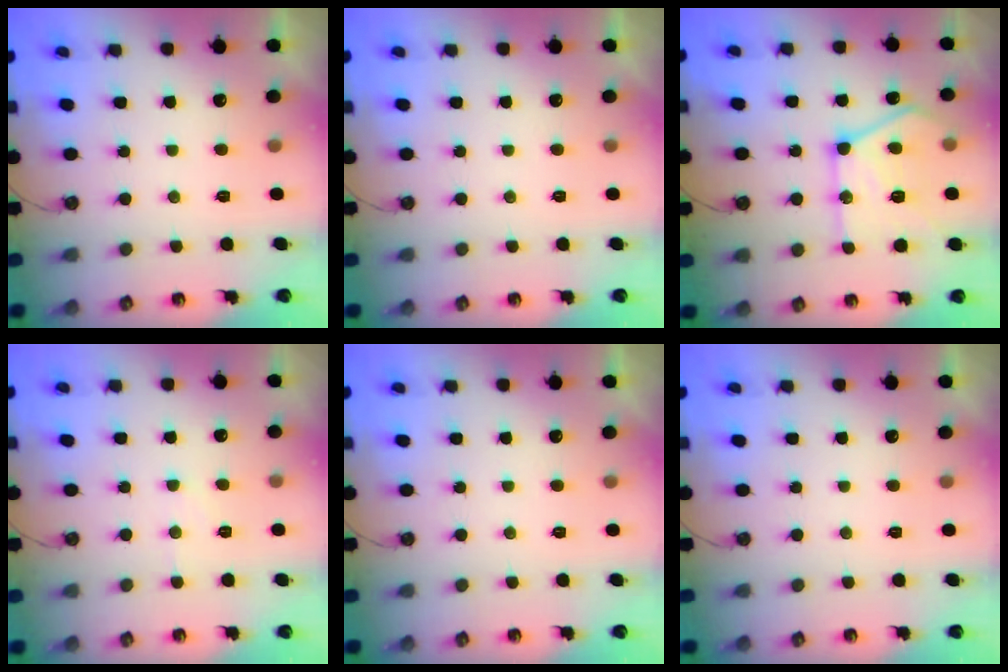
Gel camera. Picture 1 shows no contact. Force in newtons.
{"total": 0.0}
{"total": 20.3, "press": 20.2, "slide": 1.9}
{"total": 5.1, "press": 5.0, "slide": 0.8}
{"total": 0.0}
{"total": 0.0}